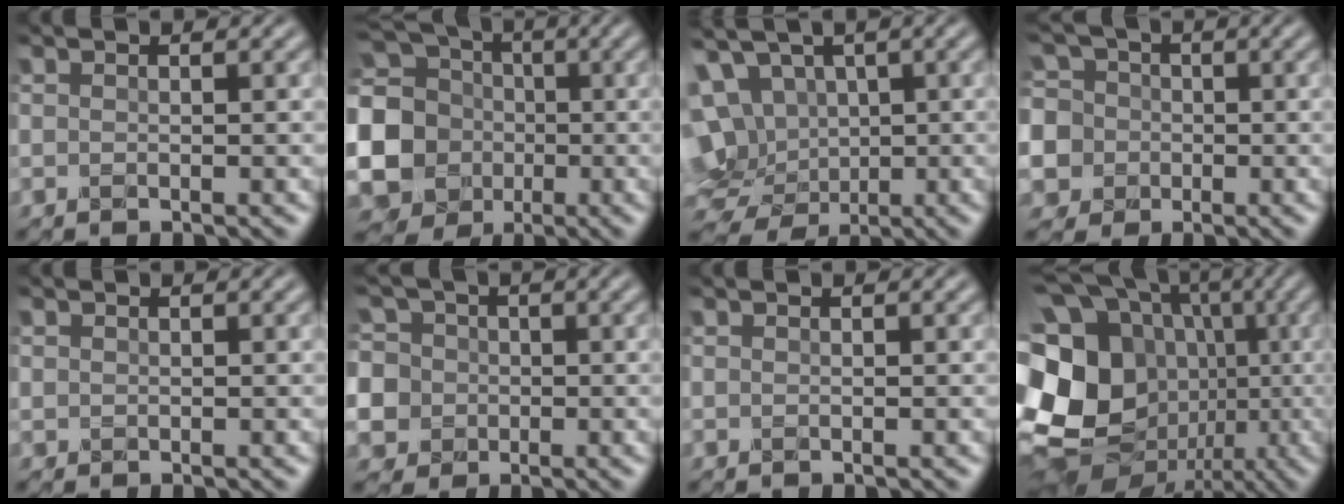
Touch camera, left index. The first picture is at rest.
{"total": 17.6, "force": [-2.2, 16.6, 5.6], "torque": [-0.169, 0.008, -0.078]}
{"total": 14.0, "force": [1.9, 11.2, 8.2], "torque": [-0.180, 0.011, 0.027]}
{"total": 11.8, "force": [-1.6, 11.0, 4.1], "torque": [-0.118, 0.014, -0.060]}
{"total": 0.6, "force": [0.2, 0.5, 0.0], "torque": [0.000, -0.001, 0.002]}
{"total": 12.2, "force": [-0.8, 11.4, 4.2], "torque": [-0.117, 0.008, -0.037]}
{"total": 0.0}
{"total": 23.1, "force": [-2.4, 20.0, 11.3], "torque": [-0.245, 0.000, -0.070]}